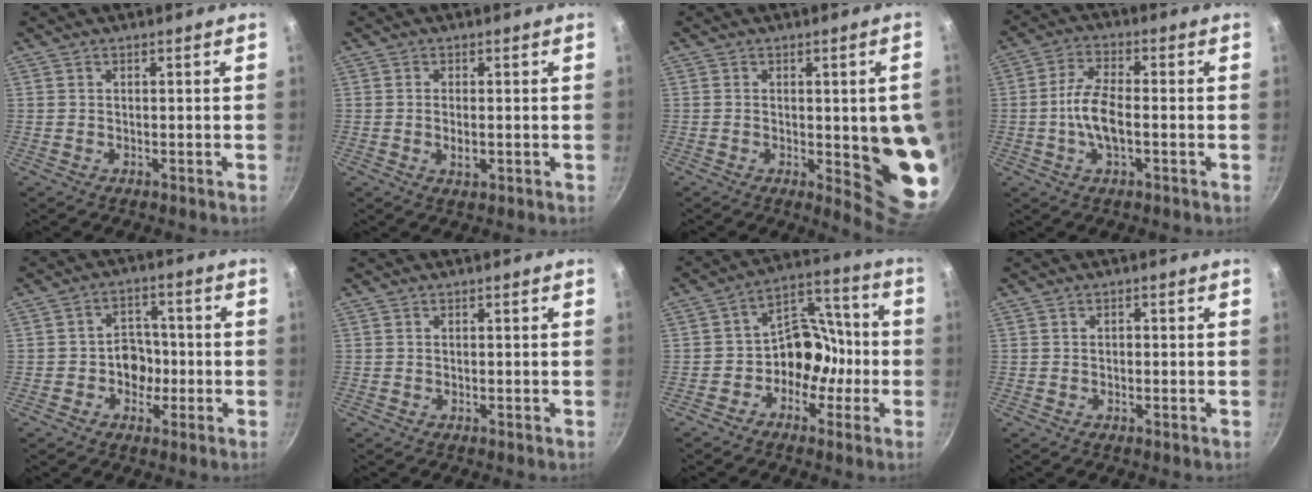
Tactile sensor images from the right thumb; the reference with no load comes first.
{"total": 2.5, "force": [-0.3, 1.2, 2.2], "torque": [-0.042, -0.003, -0.006]}
{"total": 12.7, "force": [-0.7, 3.9, 12.1], "torque": [-0.109, -0.017, -0.002]}
{"total": 7.7, "force": [-1.2, 3.1, 7.0], "torque": [-0.140, 0.015, -0.031]}
{"total": 6.1, "force": [-1.4, 5.1, 3.1], "torque": [-0.001, 0.017, -0.026]}
{"total": 0.0}
{"total": 10.7, "force": [-3.0, 8.4, 5.9], "torque": [-0.026, 0.066, -0.061]}
{"total": 1.0, "force": [0.0, 0.7, 0.7], "torque": [-0.008, 0.004, -0.001]}